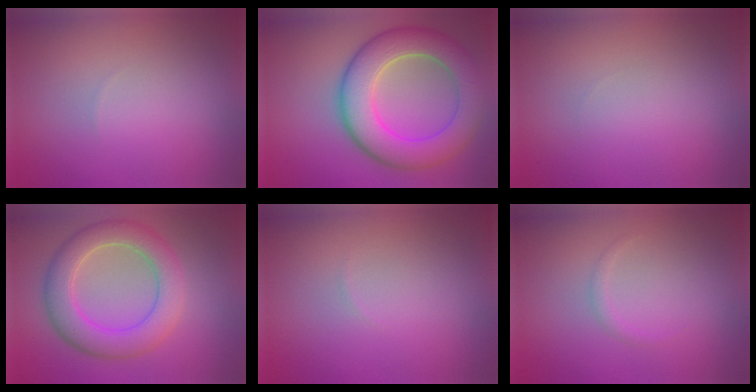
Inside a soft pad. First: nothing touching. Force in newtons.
{"total": 8.5, "press": 8.5, "slide": 0.4}
{"total": 0.0}
{"total": 6.0, "press": 6.0, "slide": 0.4}
{"total": 0.0}
{"total": 0.6, "press": 0.6, "slide": 0.1}